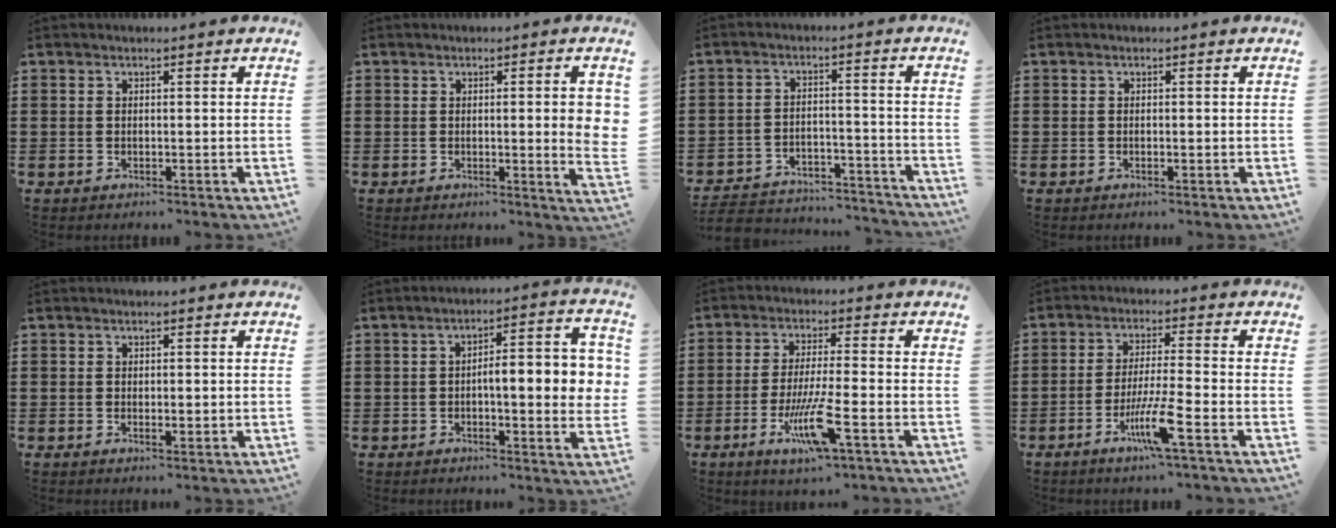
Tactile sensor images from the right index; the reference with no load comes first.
{"total": 5.9, "force": [0.3, 0.6, 5.8], "torque": [-0.077, -0.013, 0.000]}
{"total": 5.1, "force": [-4.9, 0.8, 1.0], "torque": [-0.024, 0.005, -0.099]}
{"total": 0.0}
{"total": 0.8, "force": [0.1, 0.5, 0.6], "torque": [-0.013, 0.006, 0.000]}
{"total": 7.4, "force": [-0.2, 1.8, 7.2], "torque": [-0.112, 0.001, -0.009]}
{"total": 9.2, "force": [-3.9, 1.1, 8.2], "torque": [-0.162, -0.014, -0.073]}
{"total": 7.7, "force": [-3.6, 0.2, 6.7], "torque": [-0.134, -0.014, -0.069]}